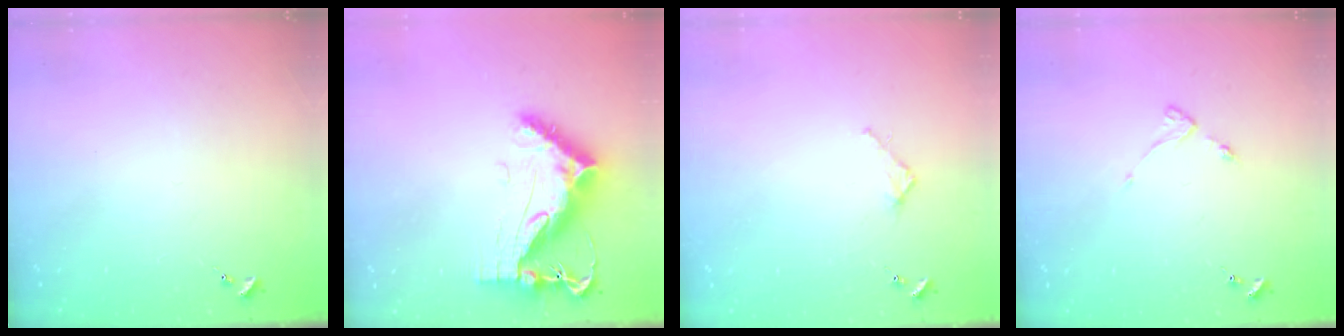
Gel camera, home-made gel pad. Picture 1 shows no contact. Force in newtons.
{"total": 11.9, "press": 11.9, "slide": 1.0}
{"total": 2.4, "press": 2.3, "slide": 0.3}
{"total": 2.8, "press": 2.7, "slide": 0.5}